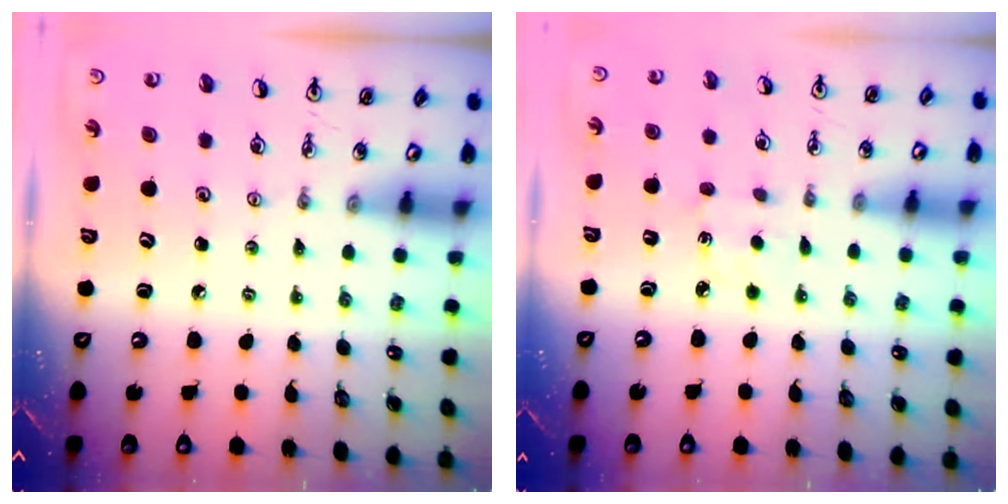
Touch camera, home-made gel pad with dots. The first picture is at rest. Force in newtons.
{"total": 2.8, "press": 2.8, "slide": 0.4}